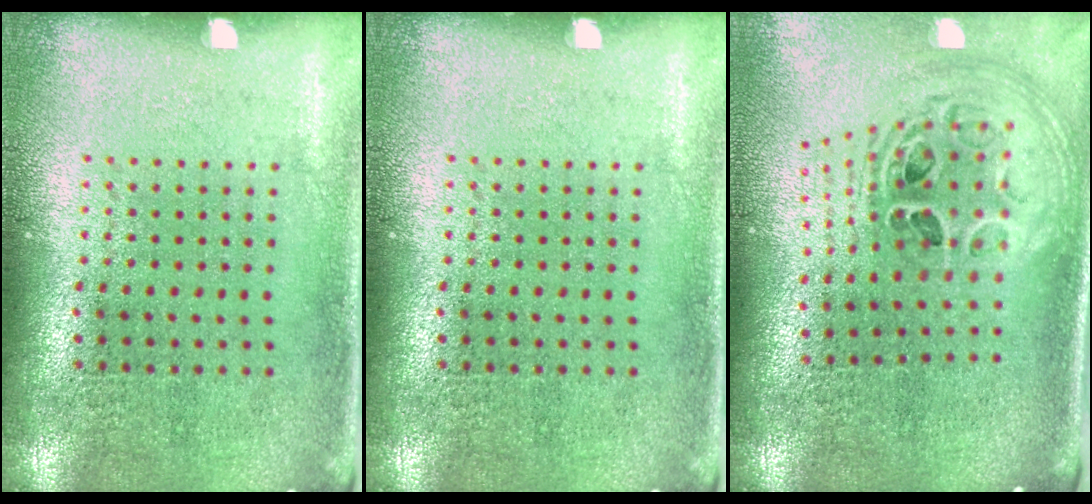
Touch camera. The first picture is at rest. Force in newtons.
{"total": 0.0}
{"total": 1.8, "press": 1.6, "slide": 1.0}